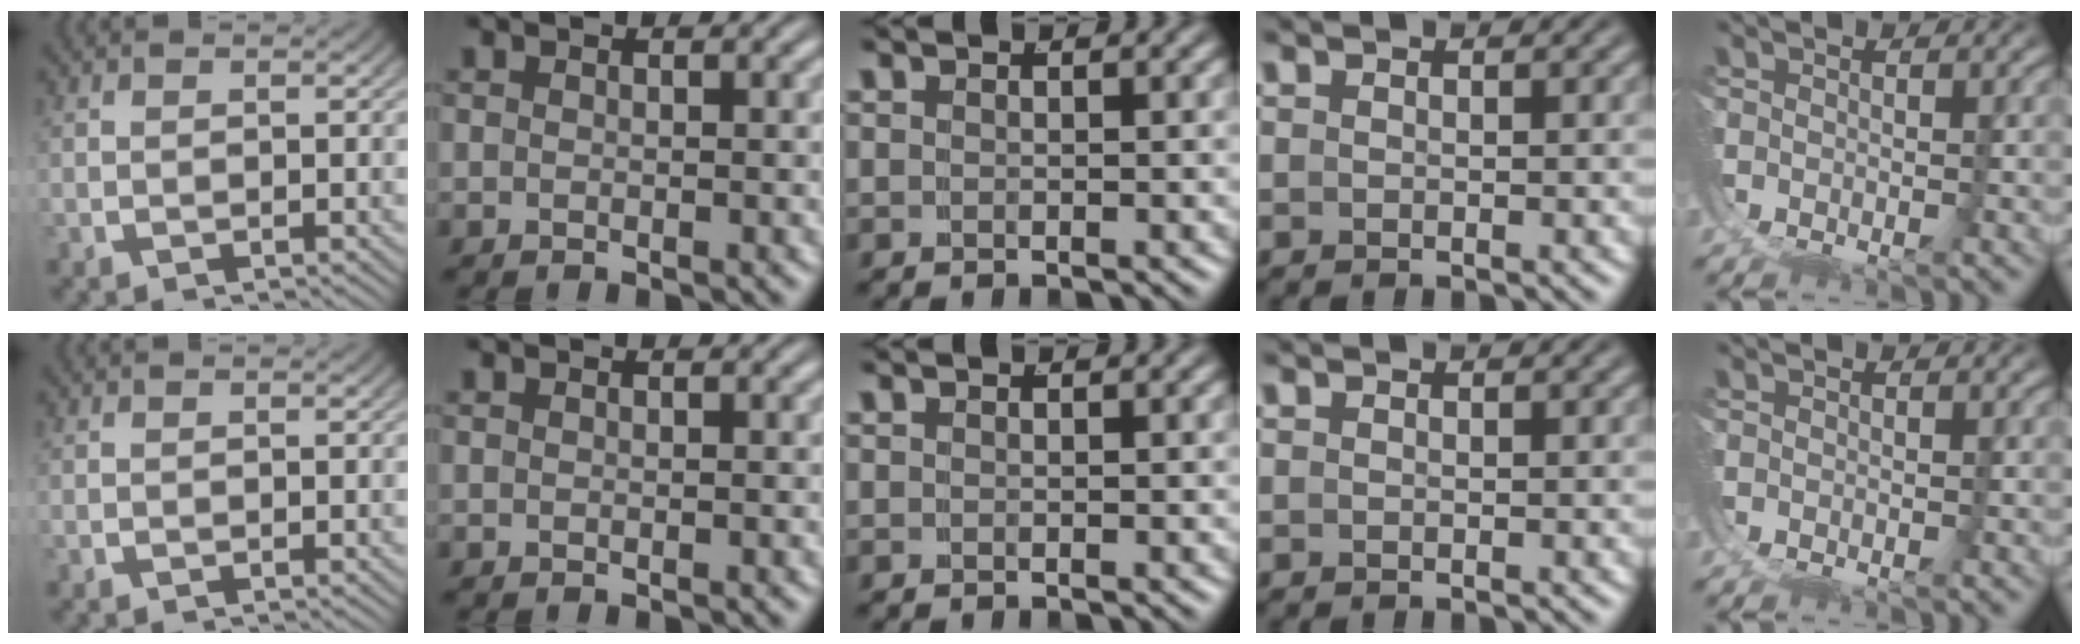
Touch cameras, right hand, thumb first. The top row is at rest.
{}